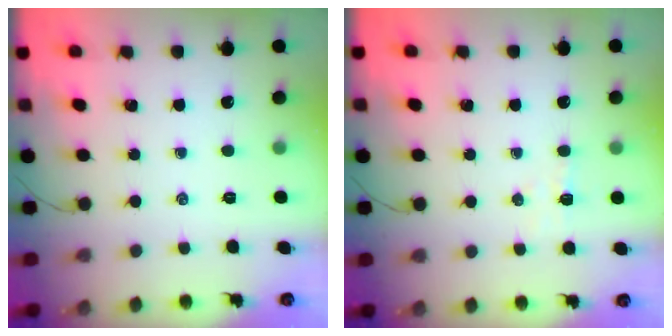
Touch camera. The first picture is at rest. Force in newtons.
{"total": 3.5, "press": 3.4, "slide": 1.0}